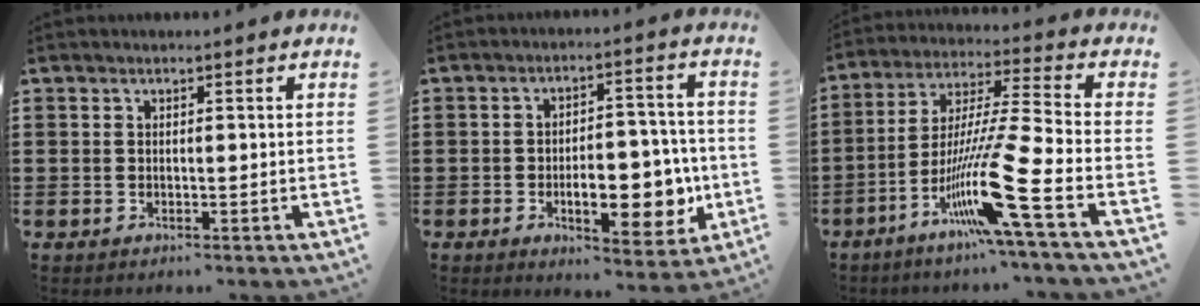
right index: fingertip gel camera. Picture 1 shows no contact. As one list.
[{"total": 10.8, "force": [-2.8, 5.2, 9.1], "torque": [-0.123, -0.004, -0.045]}, {"total": 15.6, "force": [-7.7, 0.3, 13.6], "torque": [-0.275, -0.015, -0.145]}]